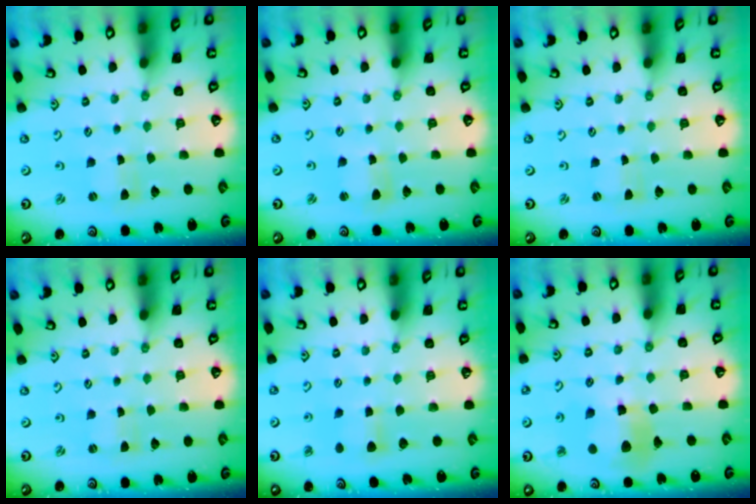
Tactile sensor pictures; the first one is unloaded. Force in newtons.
{"total": 3.0, "press": 2.9, "slide": 0.4}
{"total": 0.0}
{"total": 0.0}
{"total": 4.8, "press": 4.7, "slide": 0.7}
{"total": 10.3, "press": 10.2, "slide": 1.3}